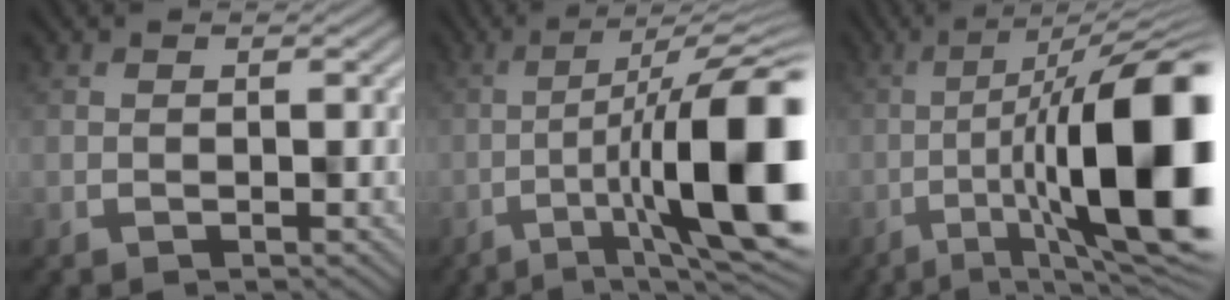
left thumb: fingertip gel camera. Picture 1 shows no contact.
{"total": 14.8, "force": [-2.4, 4.7, 13.8], "torque": [-0.214, -0.023, -0.020]}
{"total": 17.4, "force": [-2.3, 6.3, 16.0], "torque": [-0.240, -0.021, -0.018]}